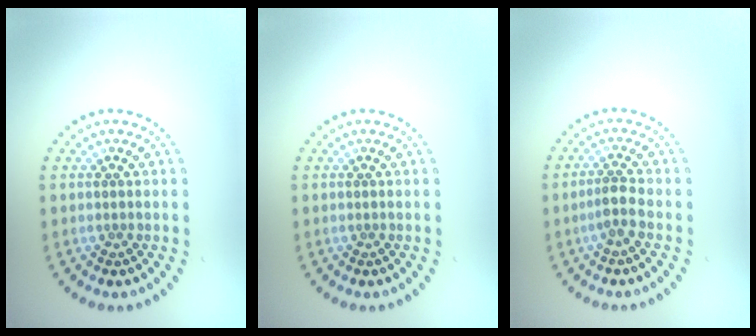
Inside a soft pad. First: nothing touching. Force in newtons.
{"total": 0.0}
{"total": 1.9, "press": 1.5, "slide": 1.2}